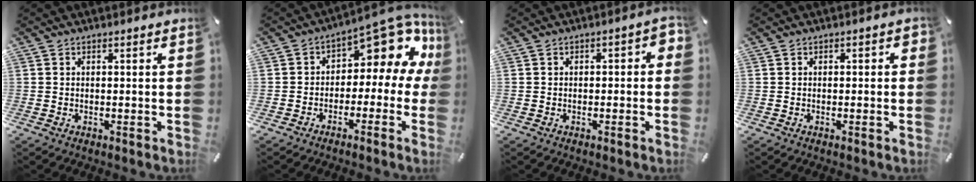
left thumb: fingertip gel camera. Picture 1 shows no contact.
{"total": 10.4, "force": [6.1, 4.6, 7.0], "torque": [-0.100, -0.055, 0.100]}
{"total": 2.5, "force": [-1.3, 1.3, 1.7], "torque": [-0.028, 0.012, -0.025]}
{"total": 1.0, "force": [-0.5, 0.7, 0.6], "torque": [-0.012, 0.003, -0.010]}